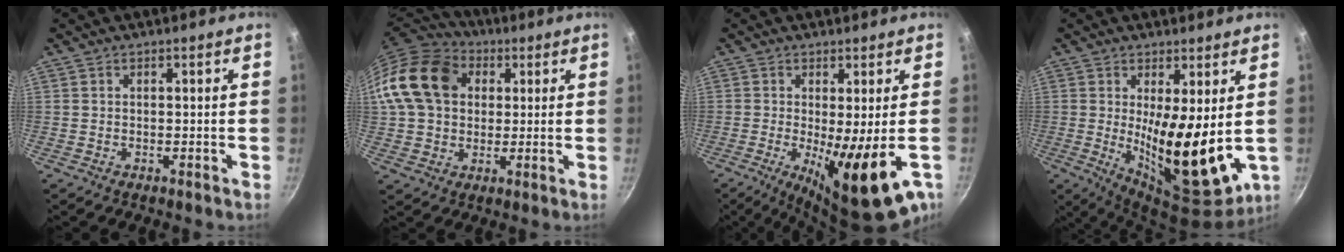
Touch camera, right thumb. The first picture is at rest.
{"total": 16.3, "force": [3.5, 12.7, 9.5], "torque": [-0.161, 0.022, 0.051]}
{"total": 12.9, "force": [-3.4, 2.5, 12.2], "torque": [-0.189, -0.018, -0.043]}
{"total": 15.0, "force": [1.3, 5.0, 14.1], "torque": [-0.205, -0.041, 0.036]}